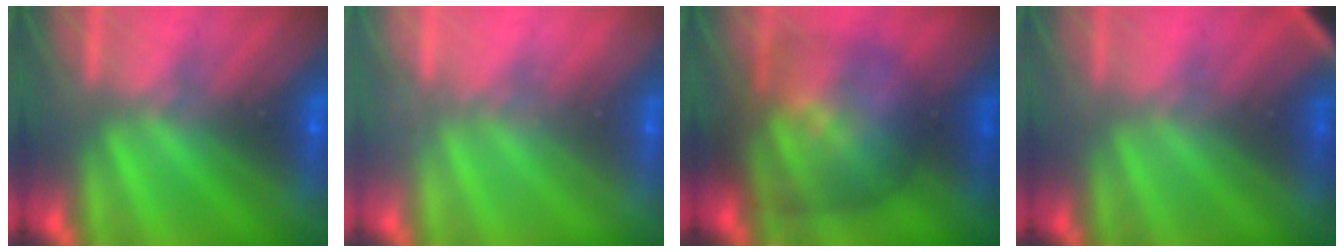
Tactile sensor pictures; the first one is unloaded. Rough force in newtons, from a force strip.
{"total": 2.0}
{"total": 8.0}
{"total": 3.0}